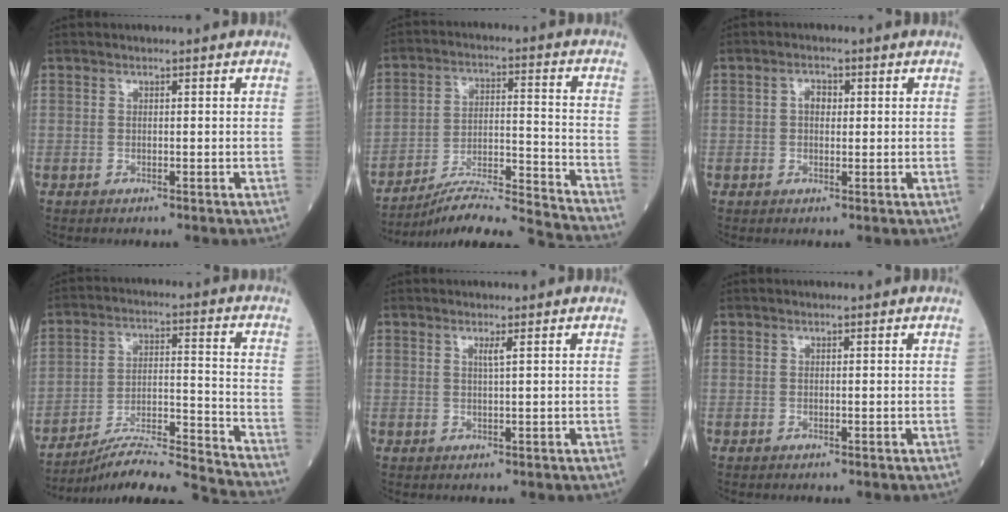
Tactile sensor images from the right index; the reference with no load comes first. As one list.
[{"total": 15.5, "force": [-14.8, -1.6, 4.4], "torque": [-0.067, 0.012, -0.240]}, {"total": 2.0, "force": [0.3, 1.3, 1.5], "torque": [-0.026, 0.008, 0.004]}, {"total": 16.3, "force": [-15.5, -1.6, 4.8], "torque": [-0.077, 0.010, -0.250]}, {"total": 1.1, "force": [0.5, -0.3, 1.0], "torque": [-0.023, -0.004, 0.010]}, {"total": 0.0}]